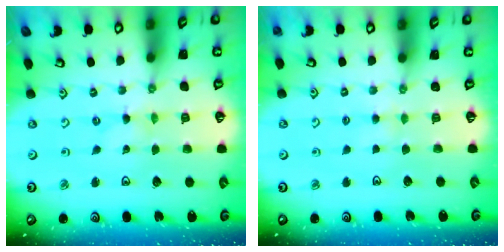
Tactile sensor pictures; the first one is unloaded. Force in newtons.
{"total": 2.7, "press": 2.6, "slide": 0.4}